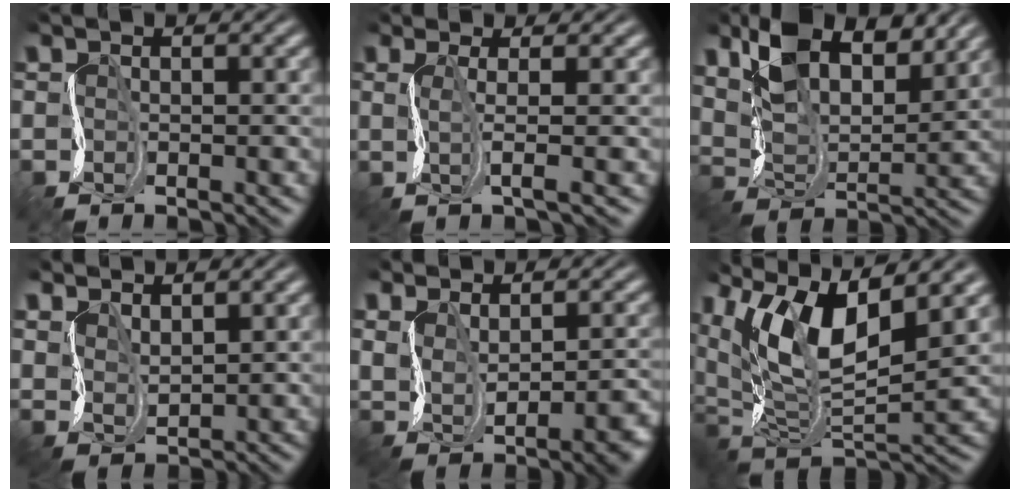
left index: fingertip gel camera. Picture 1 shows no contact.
{"total": 1.9, "force": [0.7, 0.0, 1.8], "torque": [-0.035, 0.001, 0.011]}
{"total": 8.4, "force": [5.7, 3.8, 5.0], "torque": [-0.111, 0.003, 0.099]}
{"total": 2.7, "force": [2.5, 1.0, 0.7], "torque": [-0.026, -0.001, 0.057]}
{"total": 5.2, "force": [-0.4, 2.9, 4.3], "torque": [-0.075, -0.019, 0.014]}
{"total": 11.0, "force": [5.8, 4.3, 8.3], "torque": [-0.161, 0.005, 0.106]}